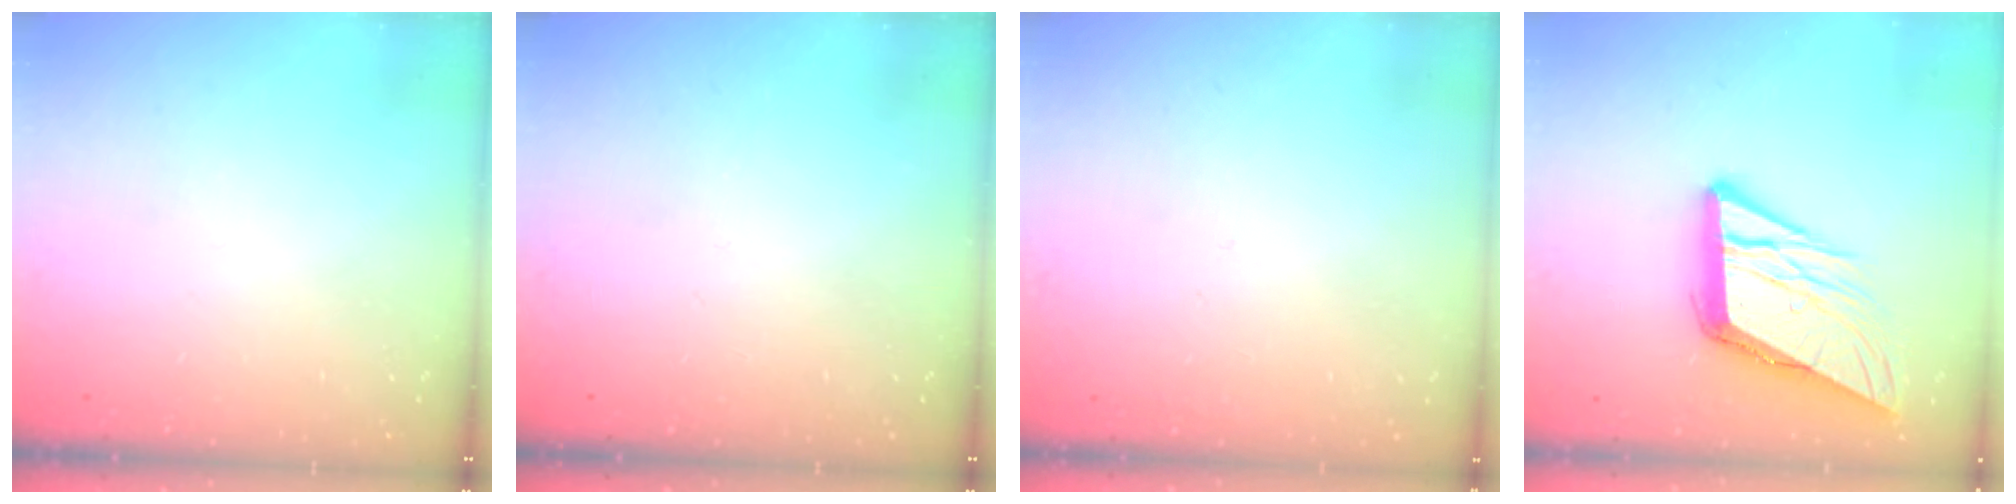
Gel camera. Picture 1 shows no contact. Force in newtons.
{"total": 0.0}
{"total": 2.7, "press": 2.7, "slide": 0.3}
{"total": 13.7, "press": 13.4, "slide": 2.6}